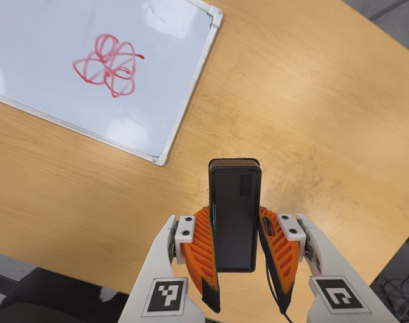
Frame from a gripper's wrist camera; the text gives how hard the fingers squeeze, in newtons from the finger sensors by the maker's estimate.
{"total": 4.6, "left": 3.3, "right": 5.9}